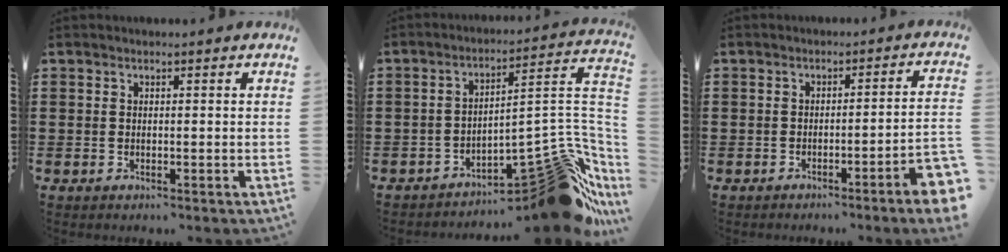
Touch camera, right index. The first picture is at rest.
{"total": 13.9, "force": [-9.0, 5.0, 9.3], "torque": [-0.093, 0.015, -0.147]}
{"total": 3.6, "force": [-2.5, -0.3, 2.7], "torque": [-0.044, -0.013, -0.047]}